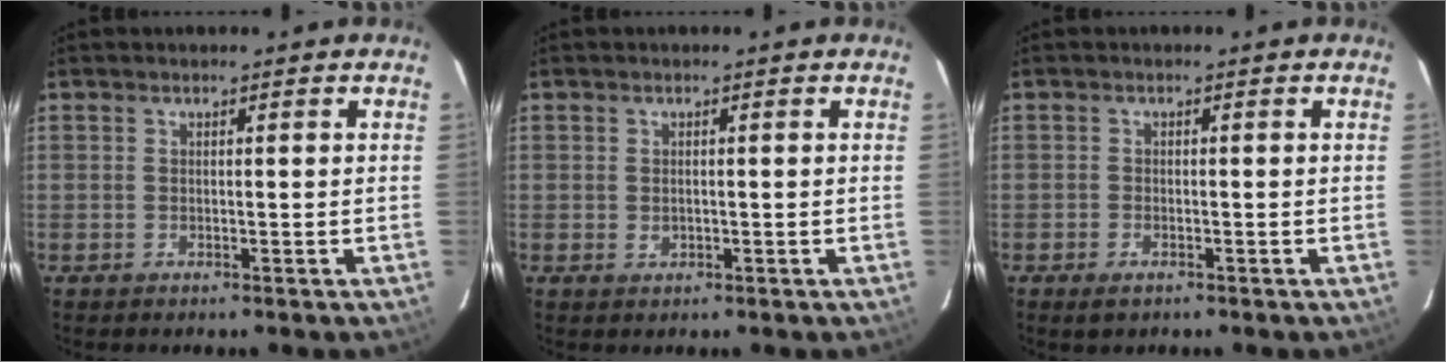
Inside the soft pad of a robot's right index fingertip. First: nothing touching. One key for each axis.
{"total": 1.1, "fx": 0.0, "fy": 1.0, "fz": 0.6, "tx": -0.010, "ty": 0.001, "tz": 0.001}
{"total": 2.3, "fx": -1.4, "fy": 1.3, "fz": 1.3, "tx": -0.025, "ty": -0.009, "tz": -0.025}